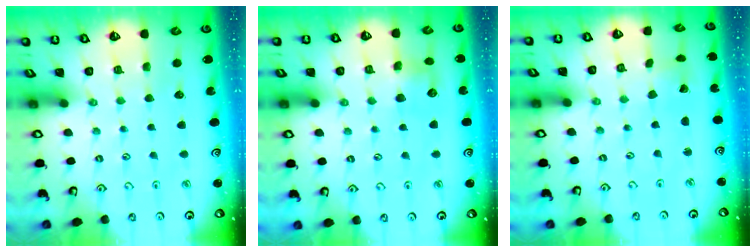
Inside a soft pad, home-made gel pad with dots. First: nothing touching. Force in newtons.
{"total": 6.1, "press": 6.1, "slide": 0.7}
{"total": 1.9, "press": 1.9, "slide": 0.0}